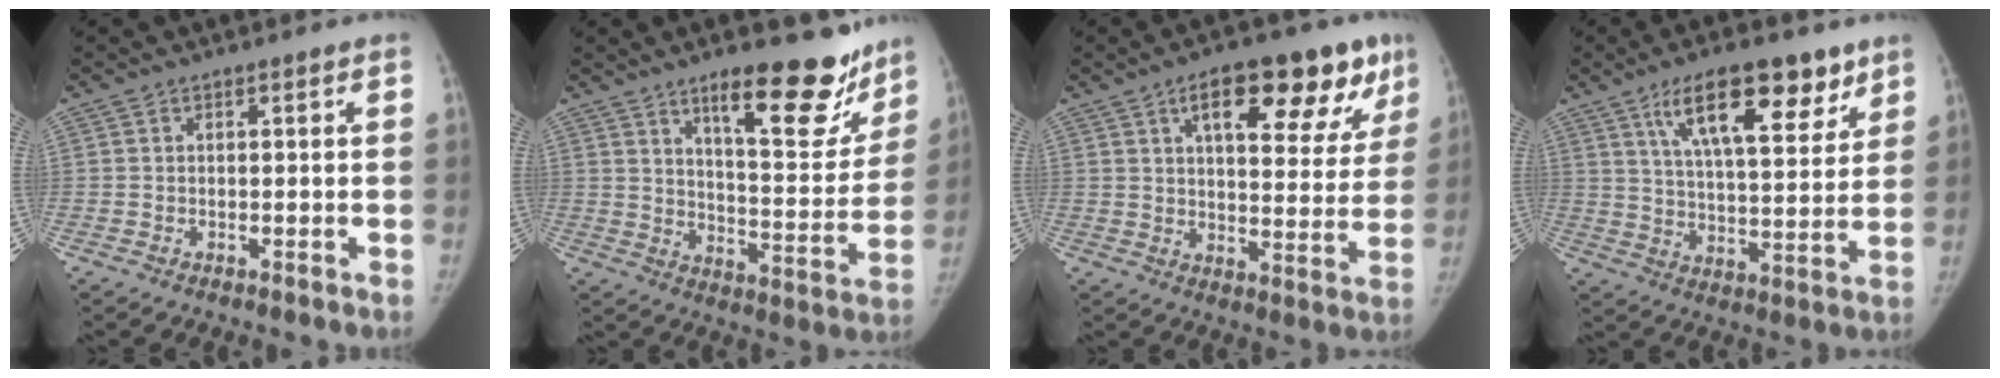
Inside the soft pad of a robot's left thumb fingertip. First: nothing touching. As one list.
[{"total": 18.0, "force": [12.2, 5.9, 11.9], "torque": [-0.107, -0.092, 0.181]}, {"total": 19.0, "force": [9.9, 7.8, 14.2], "torque": [-0.151, -0.017, 0.139]}, {"total": 16.4, "force": [9.7, 6.2, 11.7], "torque": [-0.141, -0.041, 0.158]}]